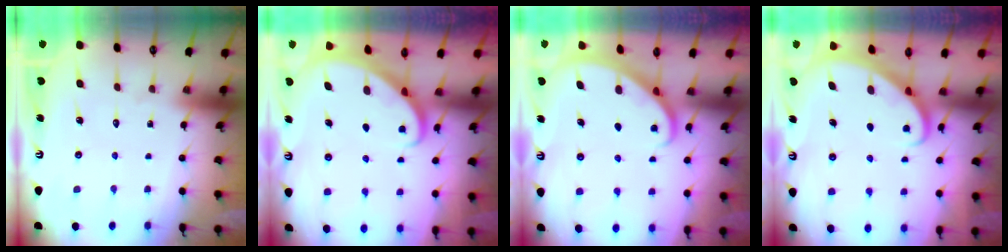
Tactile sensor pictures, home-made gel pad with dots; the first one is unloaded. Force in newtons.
{"total": 2.5, "press": 2.5, "slide": 0.3}
{"total": 2.3, "press": 2.3, "slide": 0.2}
{"total": 2.8, "press": 2.8, "slide": 0.2}